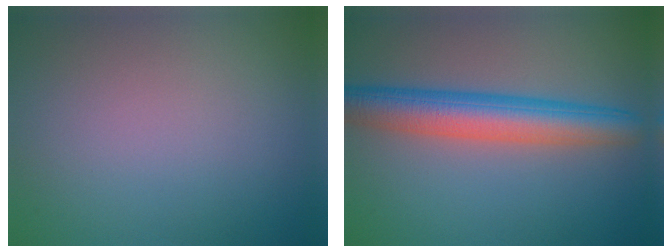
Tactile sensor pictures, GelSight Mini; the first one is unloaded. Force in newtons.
{"total": 6.3, "press": 6.3, "slide": 0.2}